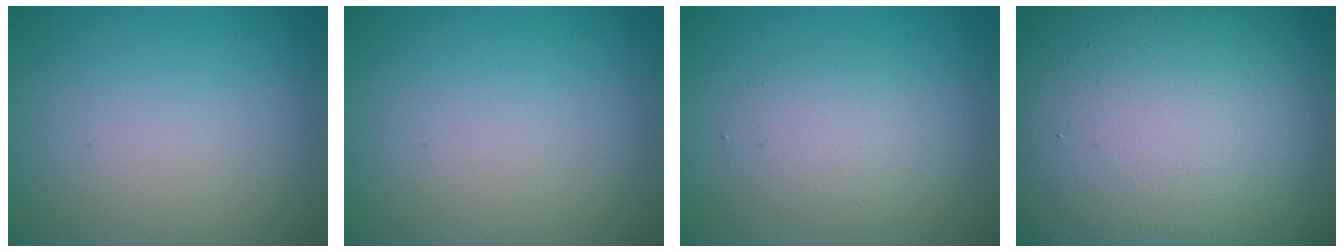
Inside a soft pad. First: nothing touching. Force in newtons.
{"total": 0.0}
{"total": 2.4, "press": 2.4, "slide": 0.0}
{"total": 25.6, "press": 25.6, "slide": 1.1}